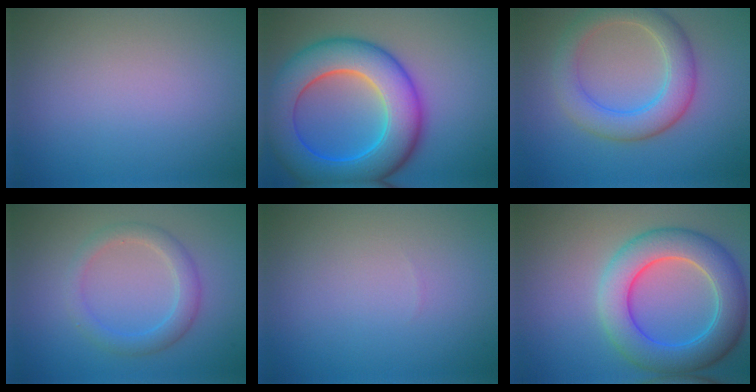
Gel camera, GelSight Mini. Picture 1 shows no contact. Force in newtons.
{"total": 10.8, "press": 10.8, "slide": 0.3}
{"total": 5.0, "press": 5.0, "slide": 0.1}
{"total": 2.7, "press": 2.7, "slide": 0.2}
{"total": 0.0}
{"total": 7.5, "press": 7.5, "slide": 0.2}